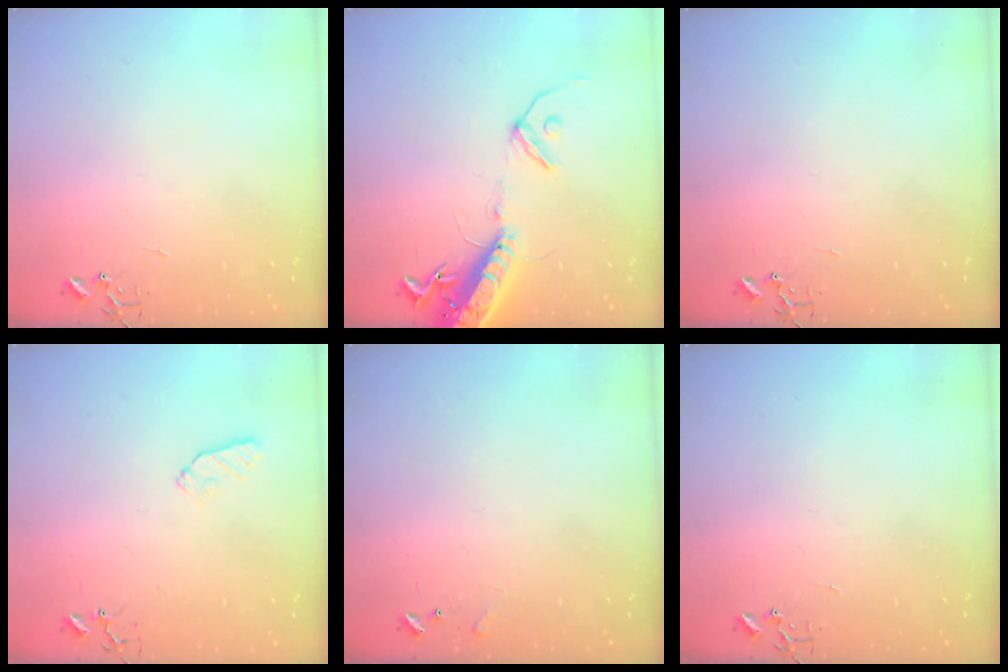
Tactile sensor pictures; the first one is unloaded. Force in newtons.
{"total": 16.3, "press": 15.8, "slide": 4.0}
{"total": 0.0}
{"total": 5.4, "press": 5.3, "slide": 0.7}
{"total": 5.9, "press": 5.9, "slide": 0.9}
{"total": 0.0}